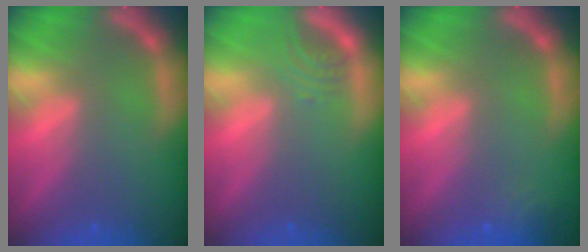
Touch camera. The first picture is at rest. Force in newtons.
{"total": 2.0}
{"total": 1.9}